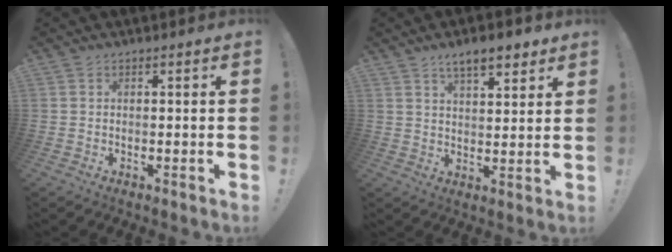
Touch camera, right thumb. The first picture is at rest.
{"total": 8.4, "force": [5.7, 3.1, 5.3], "torque": [-0.071, -0.025, 0.099]}